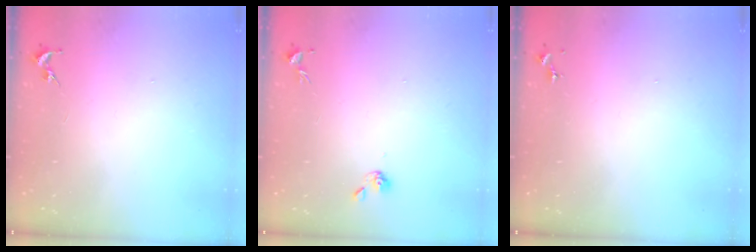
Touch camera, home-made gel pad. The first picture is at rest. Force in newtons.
{"total": 4.8, "press": 4.8, "slide": 0.8}
{"total": 0.0}